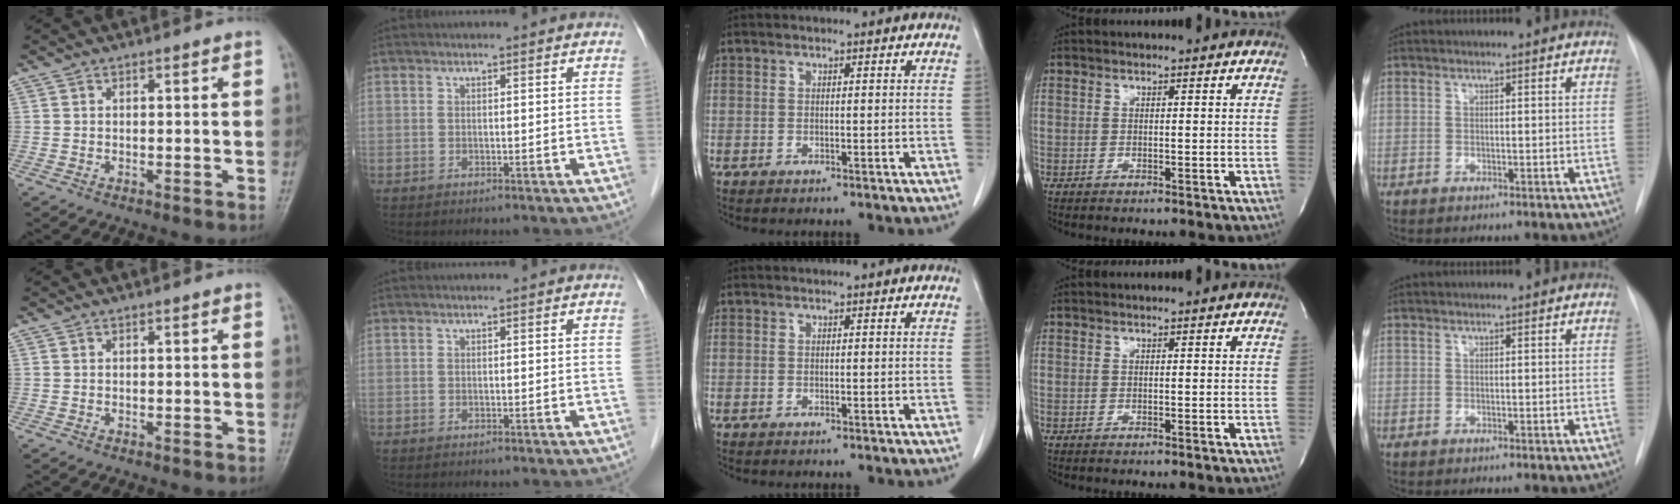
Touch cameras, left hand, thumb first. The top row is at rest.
{}